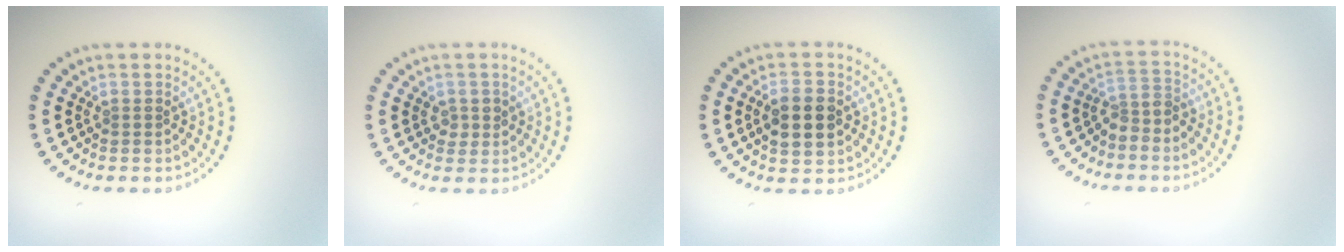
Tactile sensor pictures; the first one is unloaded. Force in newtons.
{"total": 1.5, "press": 1.4, "slide": 0.6}
{"total": 3.6, "press": 3.6, "slide": 0.2}
{"total": 2.2, "press": 1.6, "slide": 1.5}